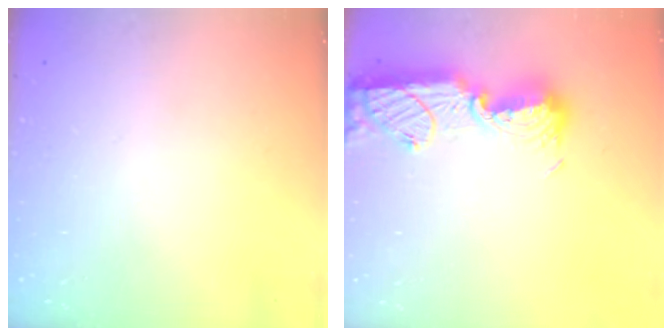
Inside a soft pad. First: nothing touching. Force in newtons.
{"total": 12.9, "press": 12.8, "slide": 1.2}